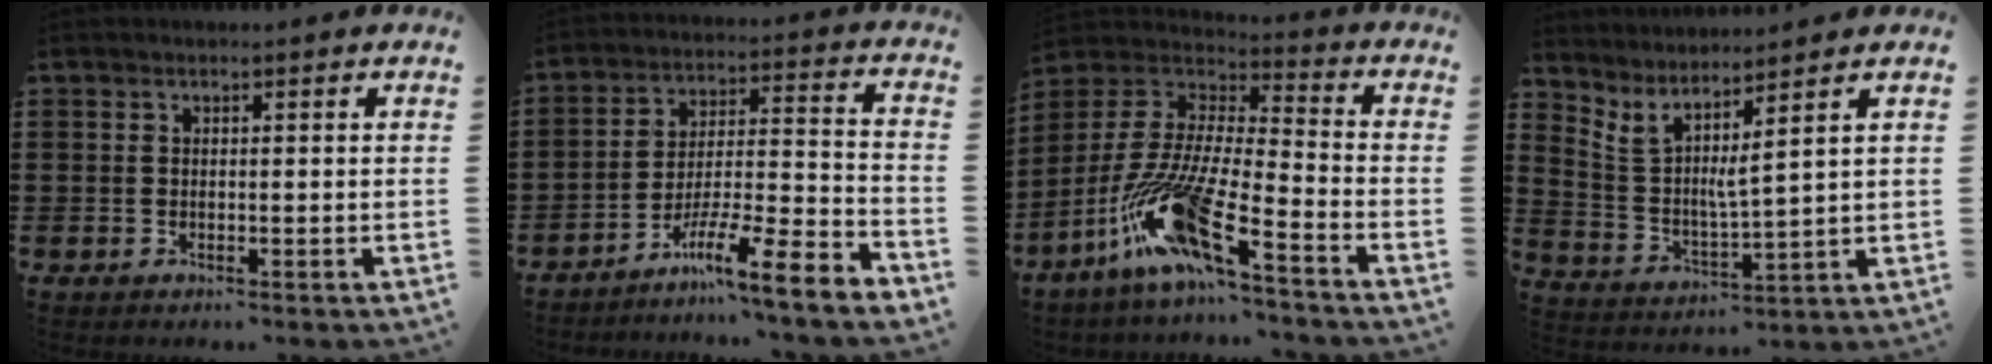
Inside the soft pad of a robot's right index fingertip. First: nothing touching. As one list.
[{"total": 9.4, "force": [-7.5, 0.2, 5.6], "torque": [-0.083, 0.005, -0.145]}, {"total": 14.6, "force": [-10.1, 2.2, 10.2], "torque": [-0.215, 0.007, -0.195]}, {"total": 4.0, "force": [3.0, -0.5, 2.6], "torque": [-0.066, -0.032, 0.046]}]